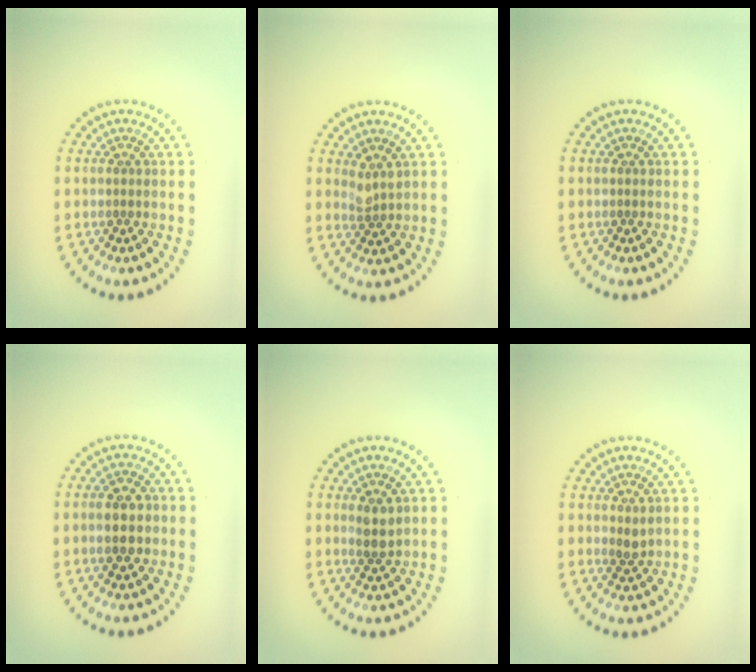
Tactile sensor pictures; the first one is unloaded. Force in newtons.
{"total": 1.3, "press": 1.0, "slide": 0.8}
{"total": 0.0}
{"total": 2.9, "press": 2.9, "slide": 0.1}
{"total": 1.8, "press": 1.6, "slide": 0.9}
{"total": 1.1, "press": 1.0, "slide": 0.5}